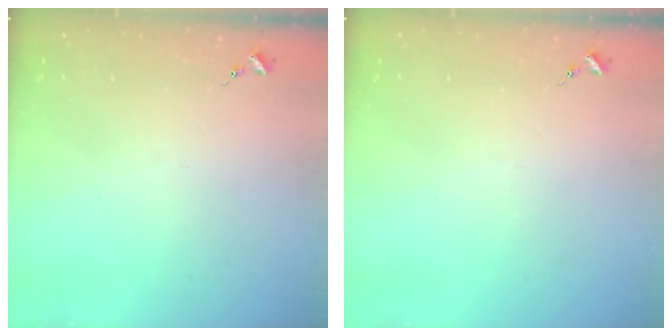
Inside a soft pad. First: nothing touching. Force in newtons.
{"total": 0.0}